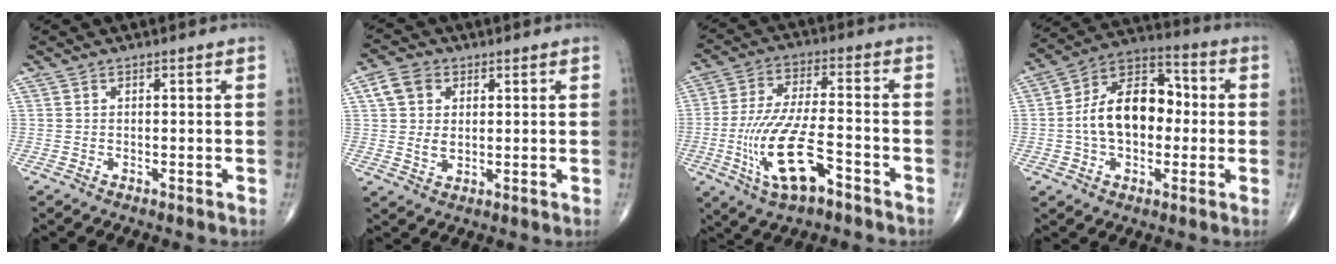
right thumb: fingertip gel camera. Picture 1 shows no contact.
{"total": 6.8, "force": [1.9, 5.0, 4.3], "torque": [-0.068, -0.006, 0.034]}
{"total": 15.1, "force": [-5.8, 5.6, 12.8], "torque": [-0.265, 0.026, -0.099]}
{"total": 15.9, "force": [-0.5, 10.3, 12.1], "torque": [-0.179, 0.039, -0.016]}